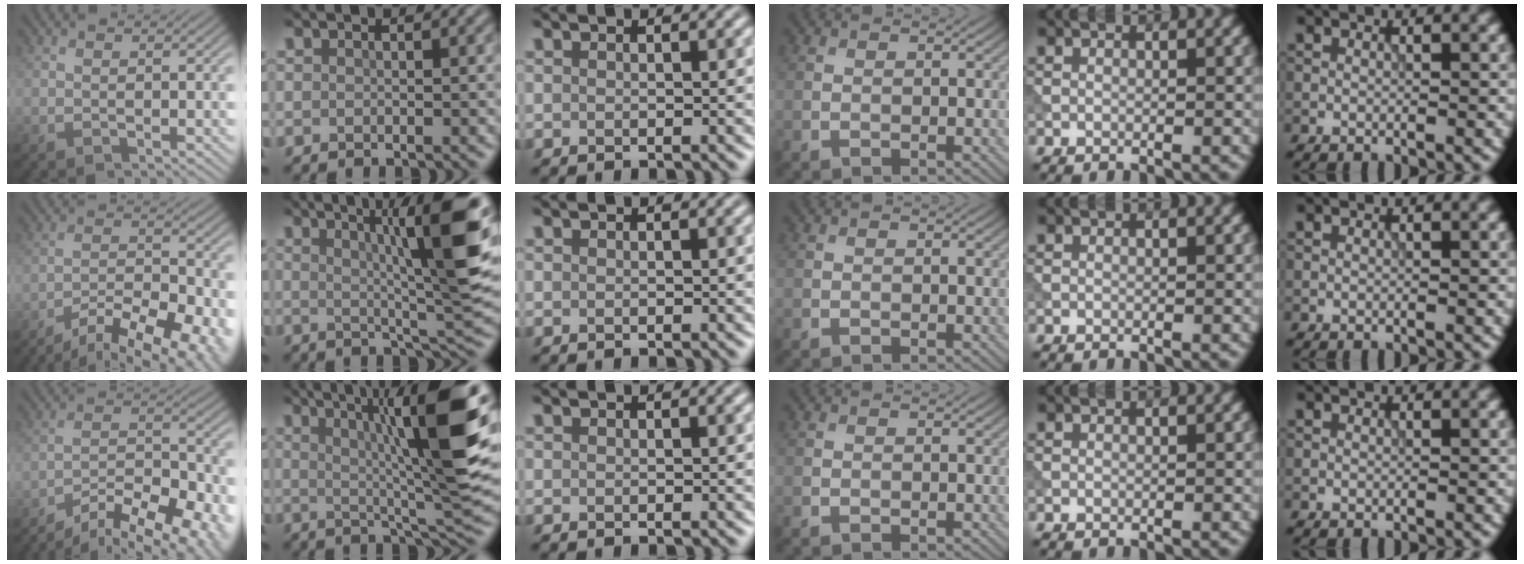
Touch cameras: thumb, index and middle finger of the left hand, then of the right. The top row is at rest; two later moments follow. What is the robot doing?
{"motion": "extract", "object": "tissue"}